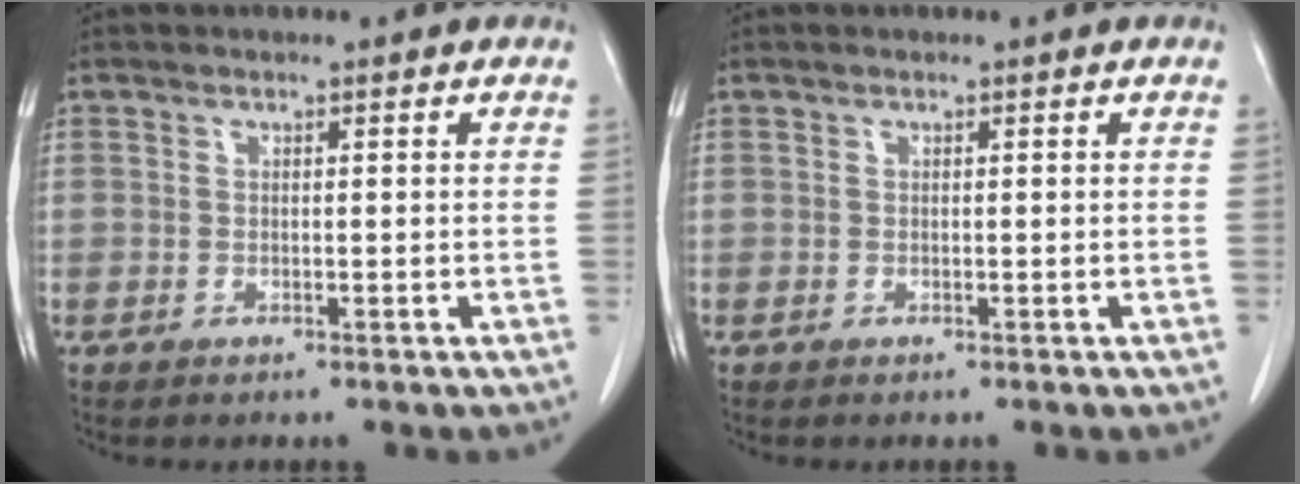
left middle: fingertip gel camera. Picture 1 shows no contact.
{"total": 0.0}